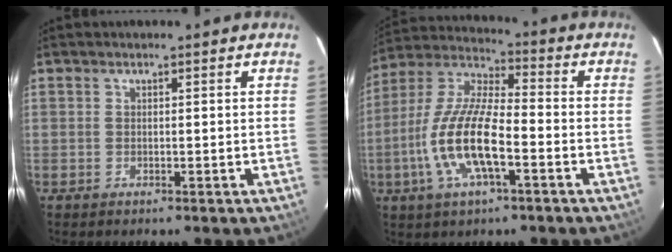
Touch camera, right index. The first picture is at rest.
{"total": 15.0, "force": [-5.0, 4.7, 13.4], "torque": [-0.280, -0.007, -0.099]}